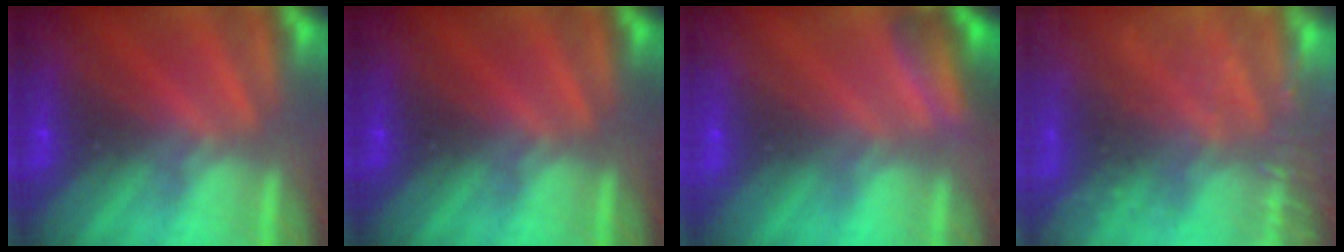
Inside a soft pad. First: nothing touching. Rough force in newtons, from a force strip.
{"total": 0.0}
{"total": 2.7}
{"total": 7.2}